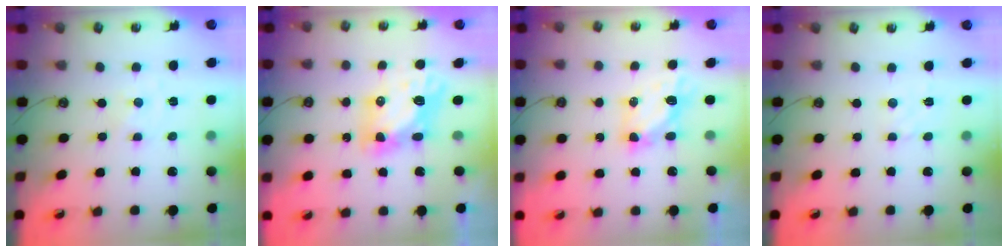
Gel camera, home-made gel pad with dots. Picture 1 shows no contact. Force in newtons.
{"total": 8.3, "press": 8.2, "slide": 1.2}
{"total": 6.0, "press": 6.0, "slide": 0.3}
{"total": 2.6, "press": 2.6, "slide": 0.6}